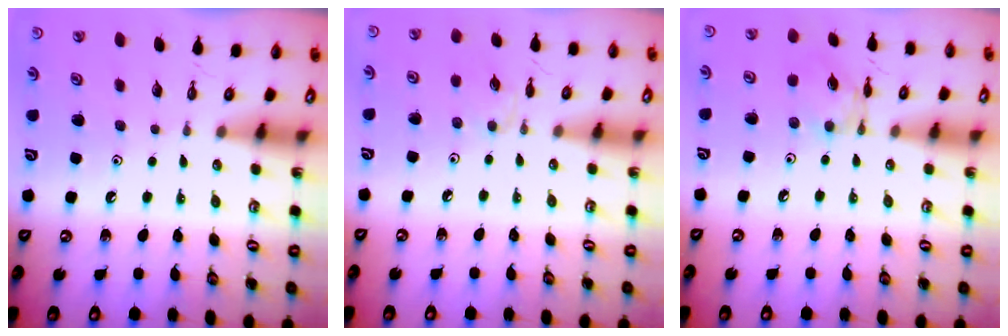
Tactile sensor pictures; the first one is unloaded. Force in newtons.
{"total": 2.0, "press": 1.9, "slide": 0.4}
{"total": 6.2, "press": 6.2, "slide": 0.3}